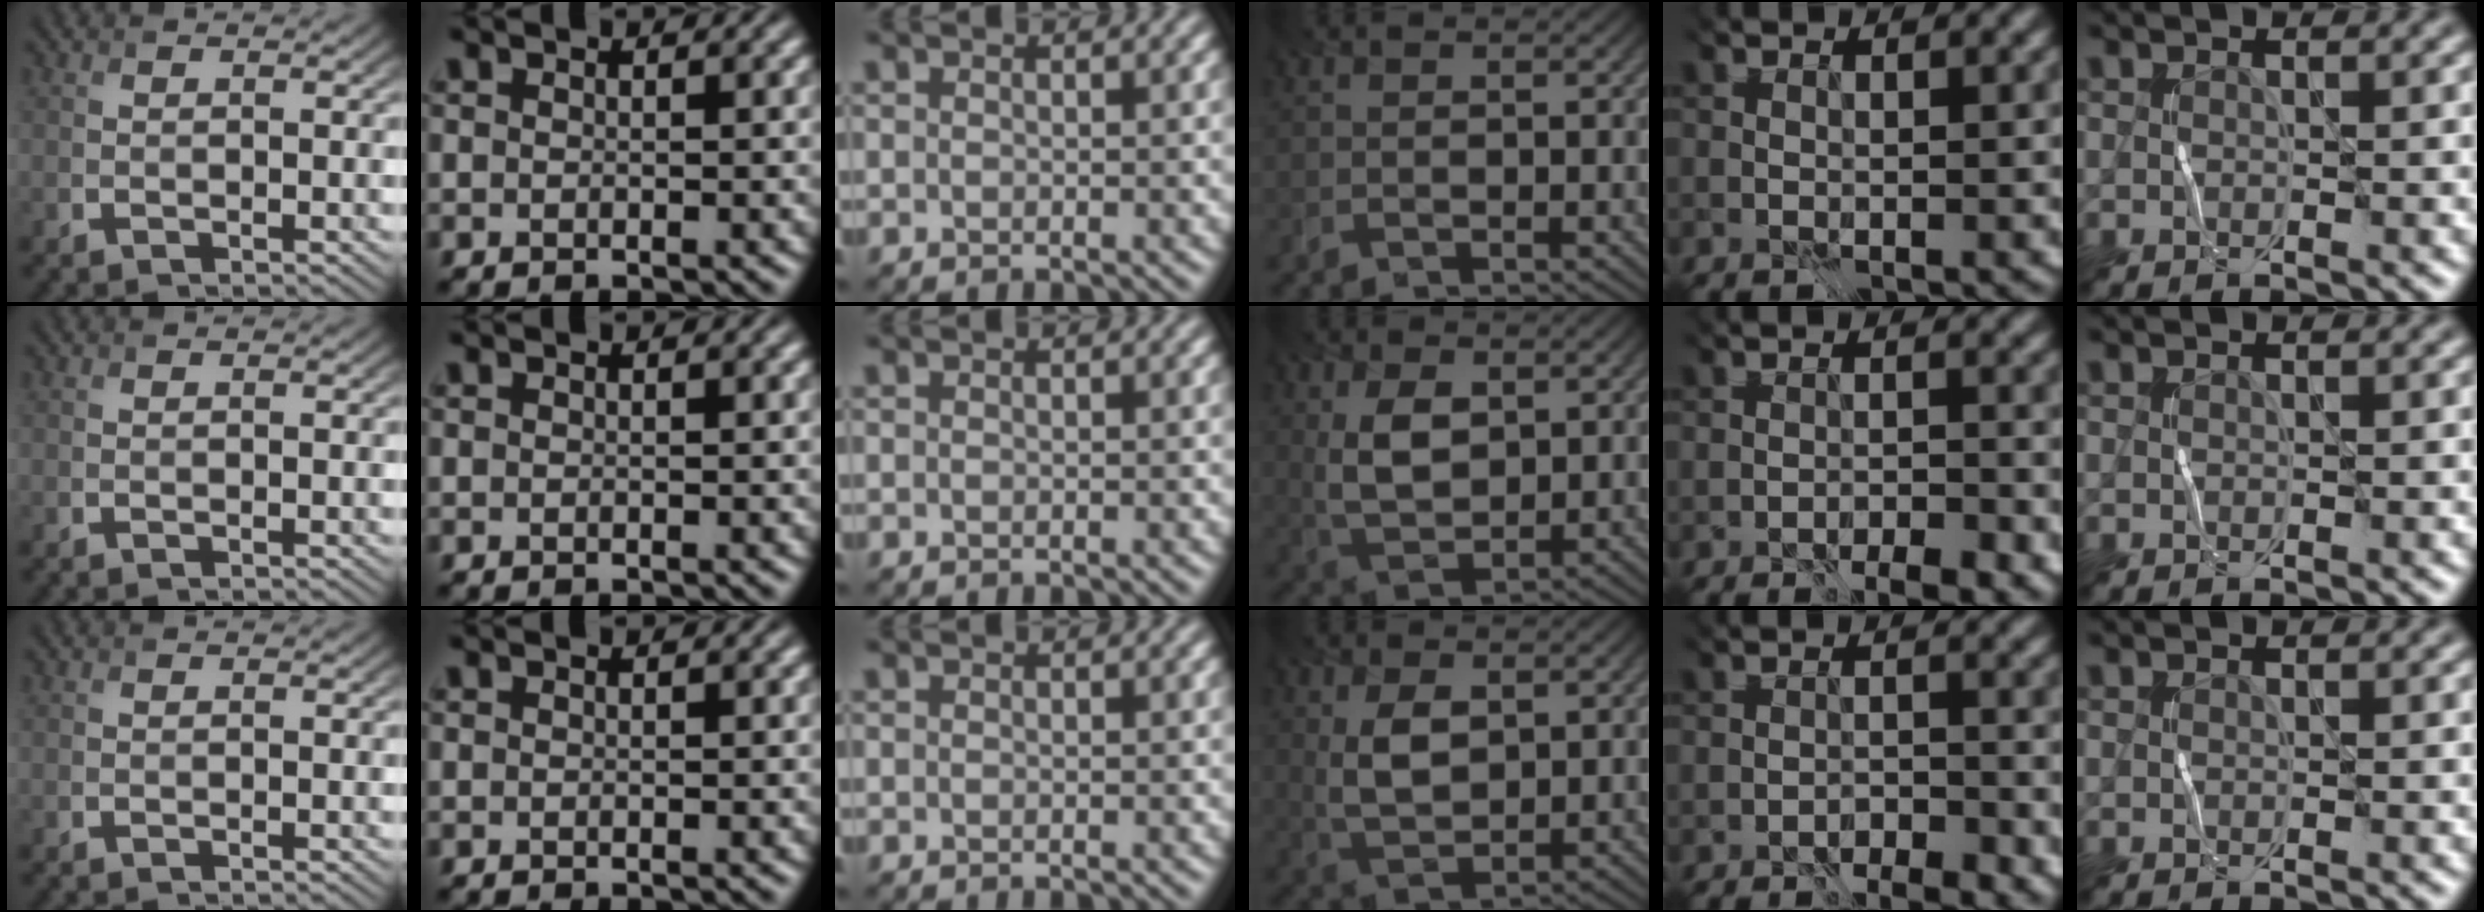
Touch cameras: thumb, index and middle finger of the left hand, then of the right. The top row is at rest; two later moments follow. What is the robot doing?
{"motion": "wrap", "object": "cellophane"}